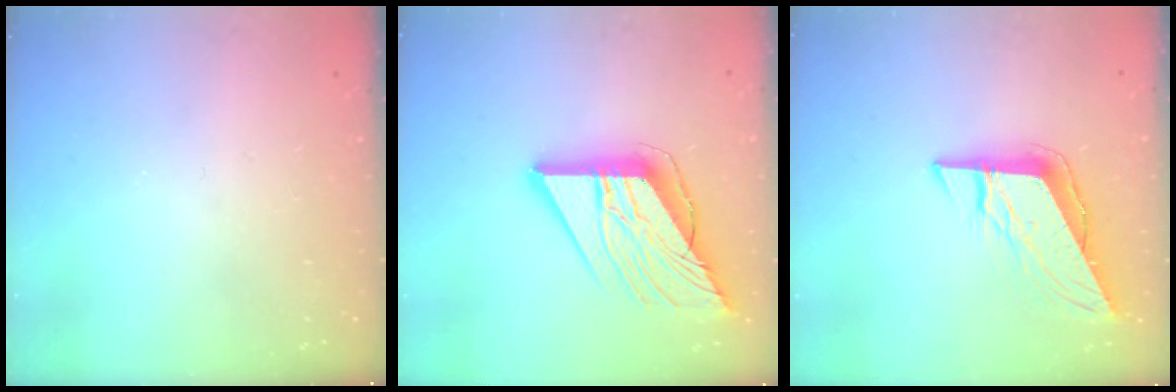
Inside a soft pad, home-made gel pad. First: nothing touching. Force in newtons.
{"total": 15.2, "press": 15.1, "slide": 1.6}
{"total": 10.5, "press": 10.5, "slide": 0.9}